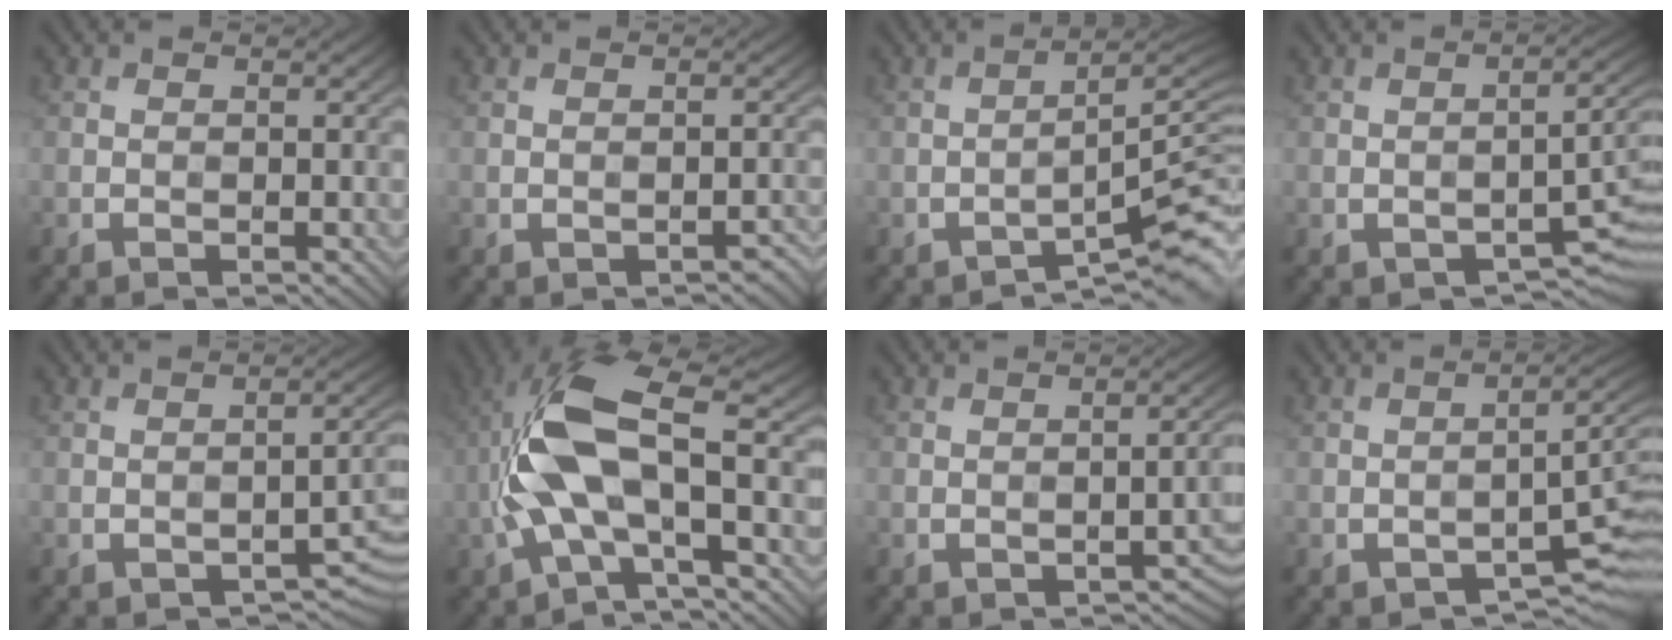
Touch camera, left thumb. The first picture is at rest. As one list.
[{"total": 1.1, "force": [-0.7, 0.6, 0.6], "torque": [-0.006, 0.003, -0.004]}, {"total": 6.7, "force": [-4.3, 1.0, 5.0], "torque": [-0.061, 0.013, -0.069]}, {"total": 4.5, "force": [-2.2, 1.8, 3.5], "torque": [-0.040, -0.002, -0.028]}, {"total": 3.6, "force": [-1.8, 1.4, 2.9], "torque": [-0.034, 0.003, -0.020]}, {"total": 12.1, "force": [-0.4, 4.7, 11.1], "torque": [-0.239, 0.016, -0.020]}, {"total": 3.6, "force": [-1.2, 1.5, 3.1], "torque": [-0.037, -0.003, -0.006]}, {"total": 4.0, "force": [-1.8, 1.5, 3.3], "torque": [-0.042, -0.004, -0.025]}]